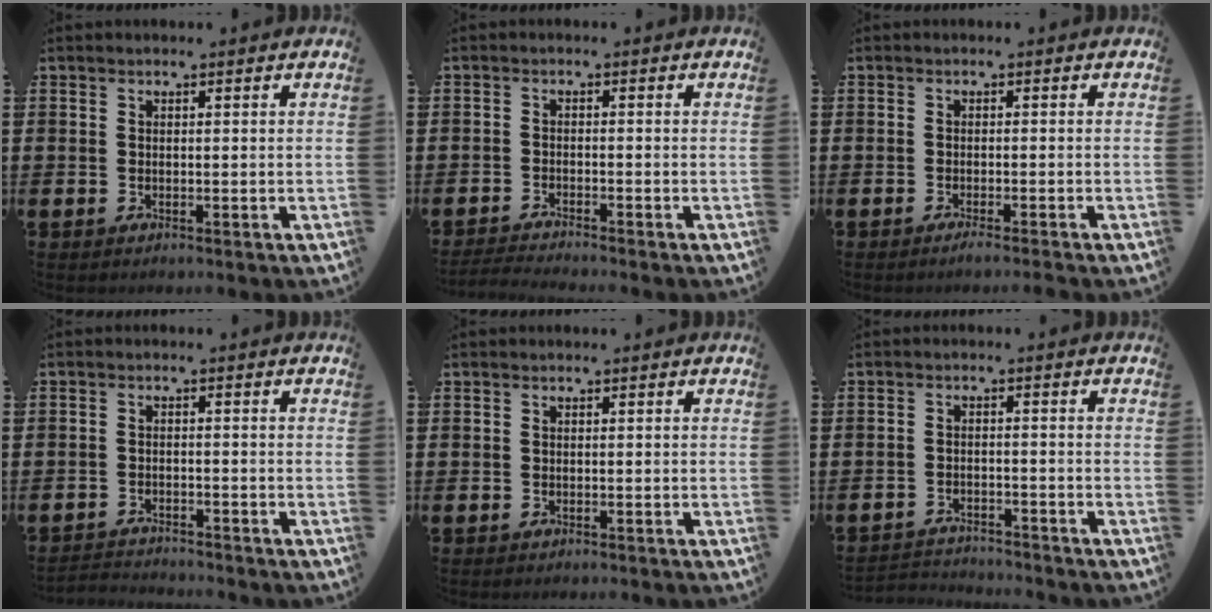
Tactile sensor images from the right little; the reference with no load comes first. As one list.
[{"total": 1.5, "force": [-1.5, -0.2, 0.3], "torque": [-0.004, 0.001, -0.030]}, {"total": 1.1, "force": [-0.9, -0.1, 0.6], "torque": [-0.009, -0.002, -0.018]}, {"total": 2.0, "force": [-2.0, 0.0, -0.2], "torque": [-0.002, 0.002, -0.045]}, {"total": 0.0}, {"total": 2.4, "force": [-2.4, 0.1, -0.2], "torque": [-0.003, 0.002, -0.053]}]